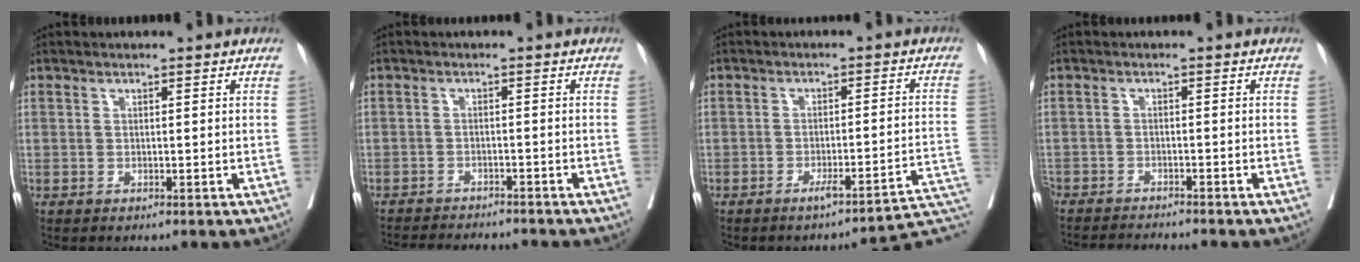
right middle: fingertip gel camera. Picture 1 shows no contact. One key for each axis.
{"total": 10.1, "fx": -9.5, "fy": 1.2, "fz": 3.1, "tx": -0.047, "ty": -0.007, "tz": -0.132}
{"total": 8.5, "fx": -6.2, "fy": -0.2, "fz": 5.8, "tx": -0.063, "ty": 0.030, "tz": -0.078}
{"total": 7.7, "fx": -7.3, "fy": -0.1, "fz": 2.4, "tx": -0.026, "ty": -0.016, "tz": -0.114}